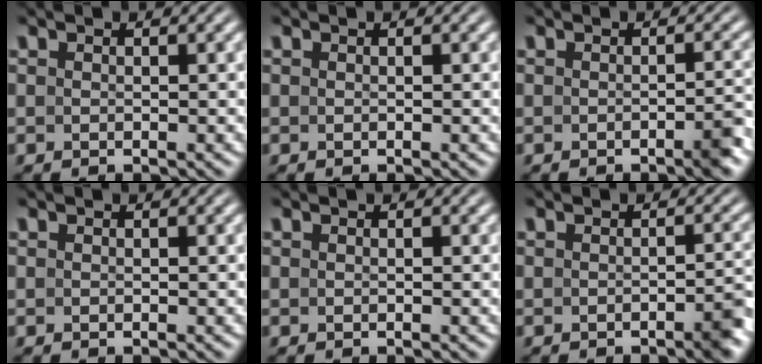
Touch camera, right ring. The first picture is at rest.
{"total": 0.0}
{"total": 1.7, "force": [-1.3, -0.1, 1.1], "torque": [-0.016, 0.004, -0.024]}
{"total": 0.0}
{"total": 0.0}
{"total": 1.9, "force": [-1.4, 0.1, 1.4], "torque": [-0.017, 0.004, -0.026]}